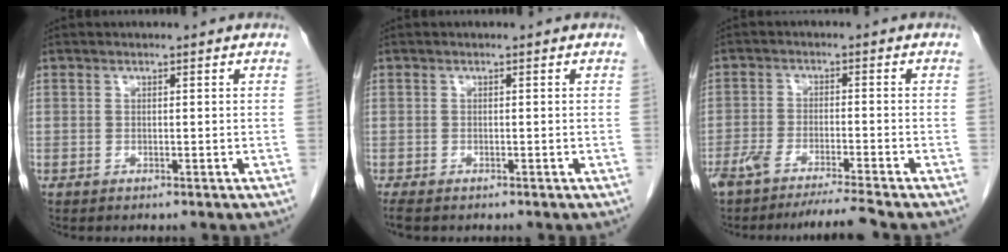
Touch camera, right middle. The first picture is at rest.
{"total": 2.3, "force": [-1.8, 0.8, 1.1], "torque": [-0.022, -0.007, -0.025]}
{"total": 7.8, "force": [-6.8, -1.2, 3.6], "torque": [-0.047, -0.018, -0.112]}